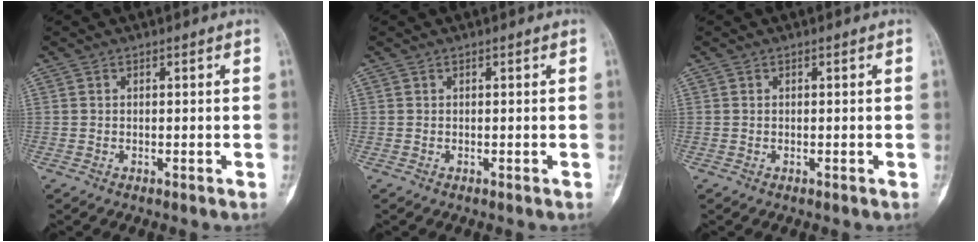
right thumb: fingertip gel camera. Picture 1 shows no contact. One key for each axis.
{"total": 0.0}
{"total": 0.0}